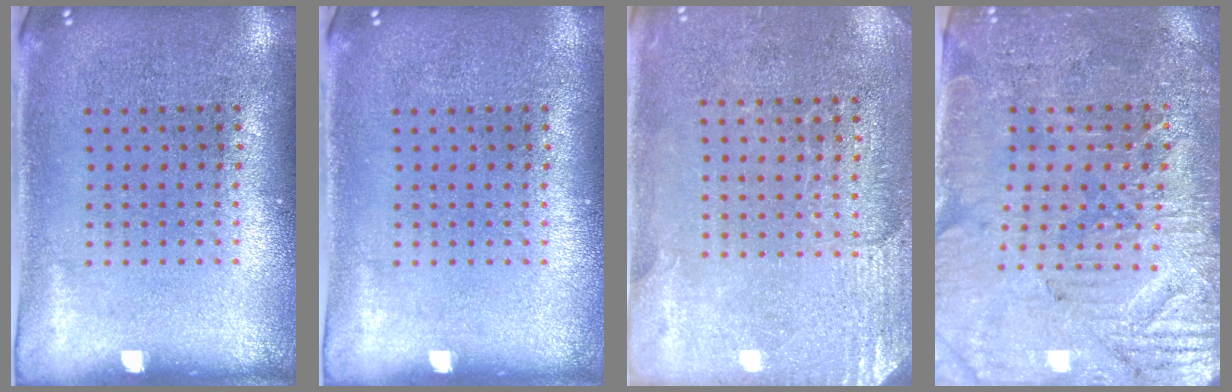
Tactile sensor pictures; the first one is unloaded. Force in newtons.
{"total": 0.0}
{"total": 2.7, "press": 2.4, "slide": 1.2}
{"total": 3.5, "press": 3.3, "slide": 1.0}